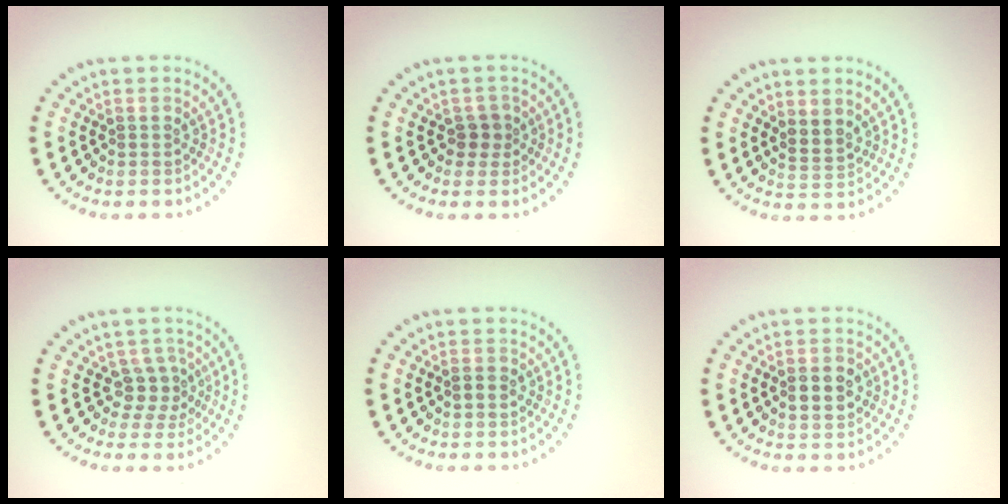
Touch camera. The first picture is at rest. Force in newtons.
{"total": 1.4, "press": 1.1, "slide": 0.8}
{"total": 1.8, "press": 1.3, "slide": 1.2}
{"total": 2.2, "press": 1.6, "slide": 1.5}
{"total": 0.8, "press": 0.8, "slide": 0.1}
{"total": 2.6, "press": 2.6, "slide": 0.0}